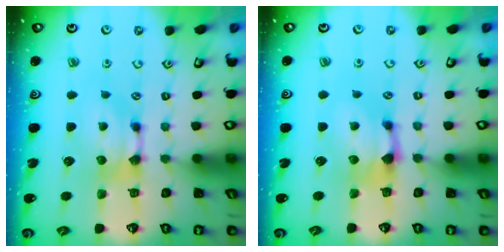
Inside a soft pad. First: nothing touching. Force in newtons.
{"total": 1.1, "press": 0.4, "slide": 1.0}